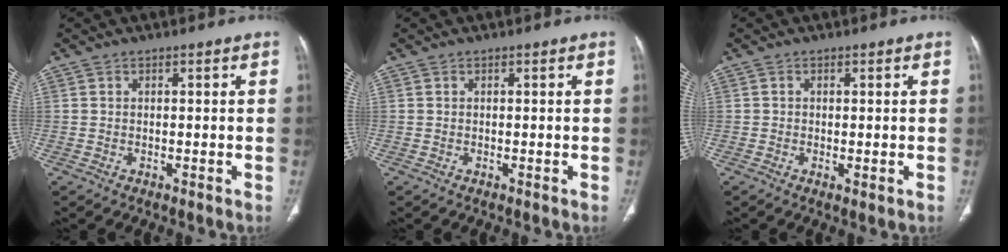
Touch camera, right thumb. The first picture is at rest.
{"total": 0.0}
{"total": 1.0, "force": [-0.2, 0.4, 0.9], "torque": [-0.018, -0.004, -0.003]}